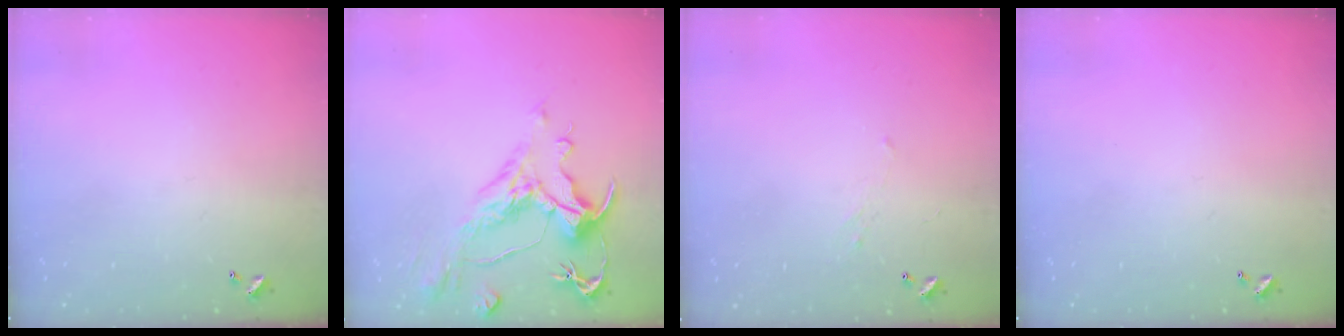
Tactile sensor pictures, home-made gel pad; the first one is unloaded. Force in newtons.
{"total": 2.6, "press": 2.1, "slide": 1.6}
{"total": 1.0, "press": 0.8, "slide": 0.5}
{"total": 0.0}